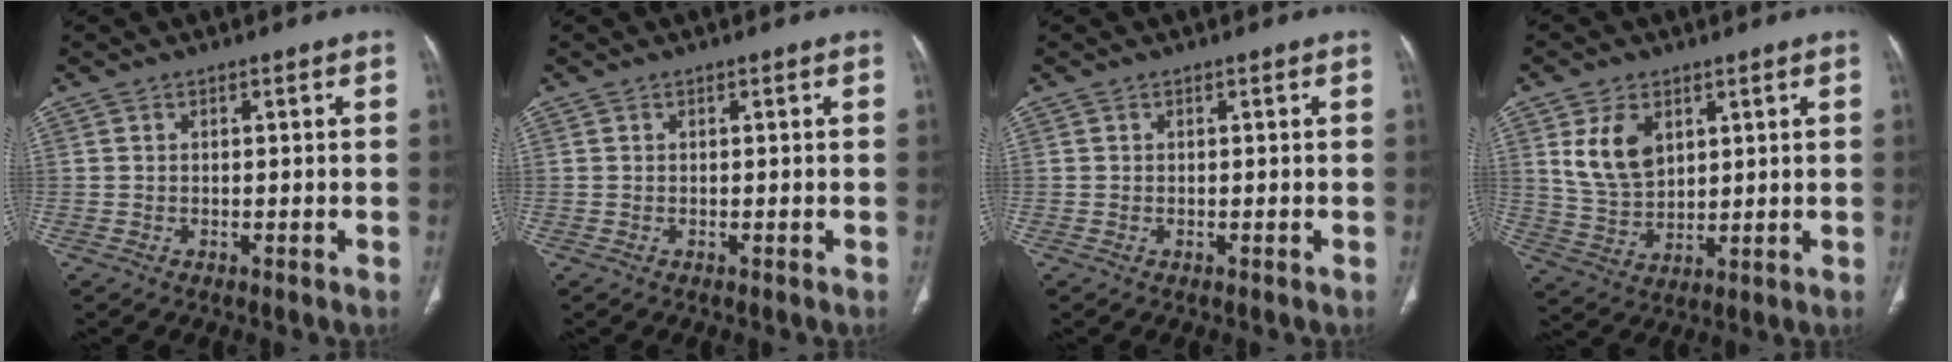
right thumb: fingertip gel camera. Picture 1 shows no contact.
{"total": 0.0}
{"total": 0.0}
{"total": 9.3, "force": [3.7, 6.1, 6.1], "torque": [-0.096, -0.016, 0.083]}